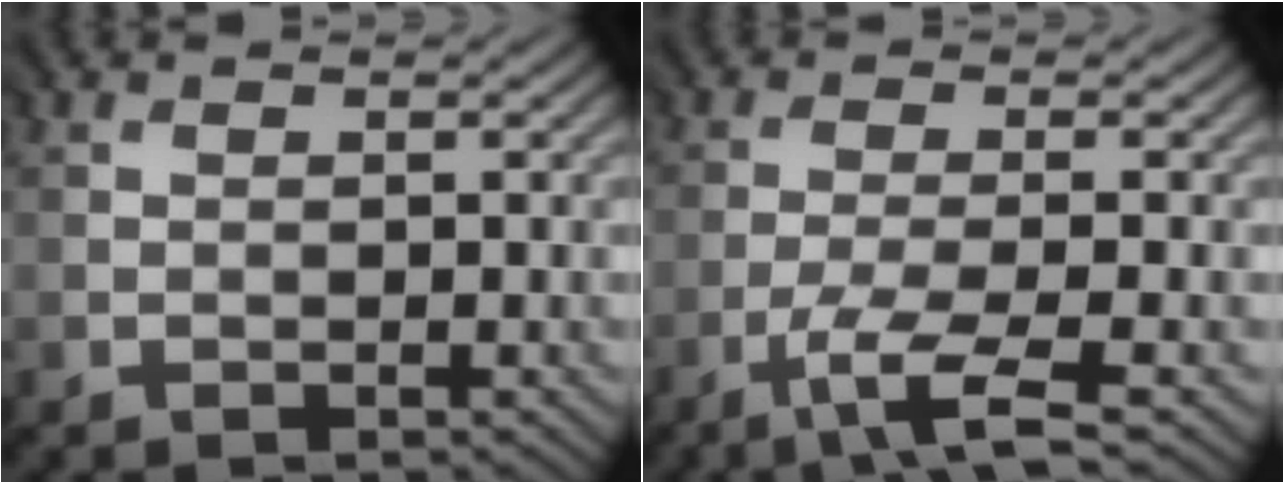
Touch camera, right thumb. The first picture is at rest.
{"total": 5.1, "force": [-3.1, 0.5, 4.0], "torque": [-0.082, -0.005, -0.064]}